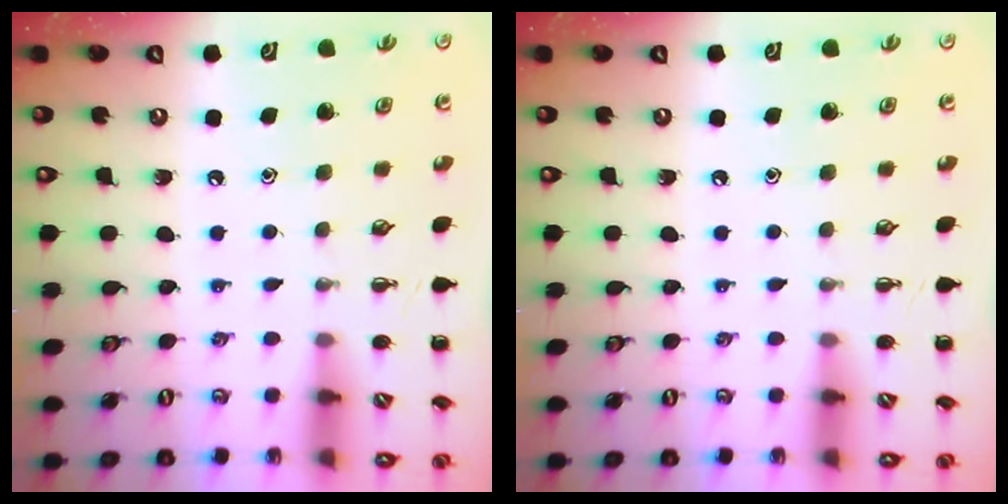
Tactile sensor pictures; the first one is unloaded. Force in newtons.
{"total": 0.0}